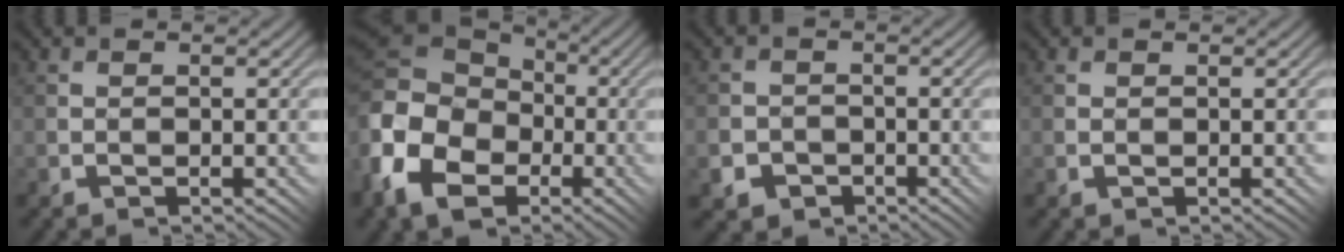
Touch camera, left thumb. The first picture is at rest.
{"total": 16.6, "force": [-4.4, 12.3, 10.2], "torque": [-0.268, -0.016, -0.089]}
{"total": 3.7, "force": [-1.7, 3.3, 0.6], "torque": [-0.005, -0.005, -0.039]}
{"total": 0.6, "force": [0.4, 0.2, 0.4], "torque": [-0.005, -0.001, 0.009]}